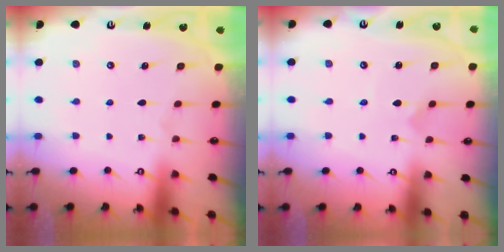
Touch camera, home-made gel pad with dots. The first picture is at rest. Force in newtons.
{"total": 0.7, "press": 0.7, "slide": 0.0}